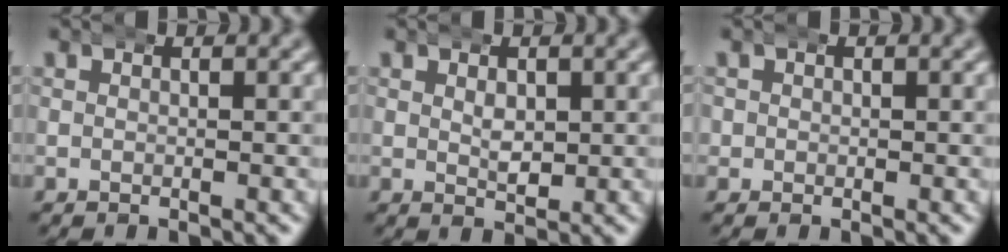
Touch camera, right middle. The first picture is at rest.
{"total": 1.9, "force": [0.4, 1.1, 1.4], "torque": [-0.026, -0.014, 0.014]}
{"total": 1.3, "force": [0.1, 1.3, 0.0], "torque": [-0.003, -0.001, -0.002]}